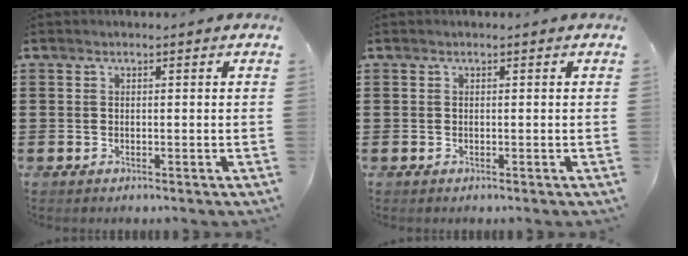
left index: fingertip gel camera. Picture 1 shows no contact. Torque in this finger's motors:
{"motor_torque": [0.00, 0.00, 0.00, 0.00]}